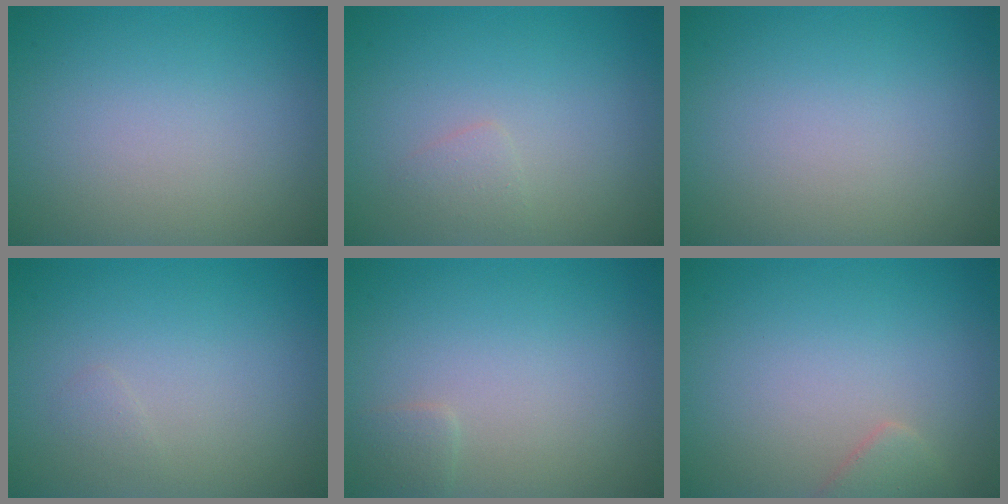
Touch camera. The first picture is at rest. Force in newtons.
{"total": 0.9, "press": 0.9, "slide": 0.1}
{"total": 0.0}
{"total": 0.5, "press": 0.5, "slide": 0.0}
{"total": 0.9, "press": 0.9, "slide": 0.1}
{"total": 1.4, "press": 1.4, "slide": 0.1}